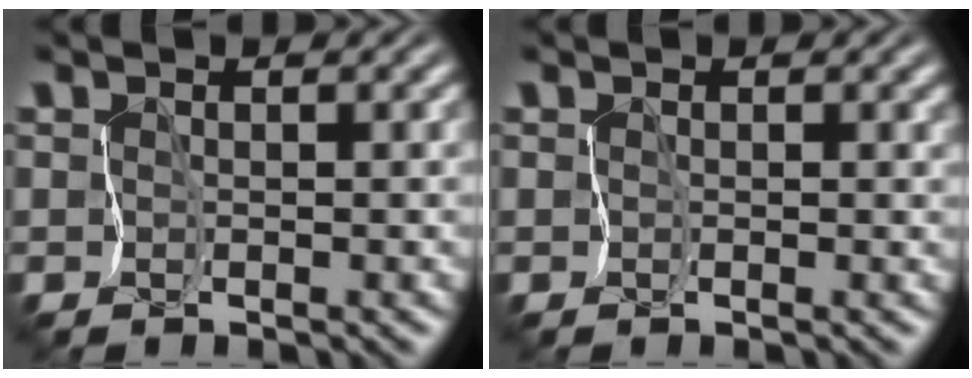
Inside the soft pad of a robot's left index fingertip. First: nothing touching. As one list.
[{"total": 0.0}]